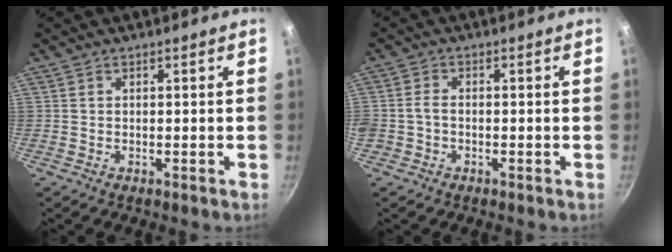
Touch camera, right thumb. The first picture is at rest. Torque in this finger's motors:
{"motor_torque": [-0.24, 0.48, 0.61, -0.60, 0.15]}